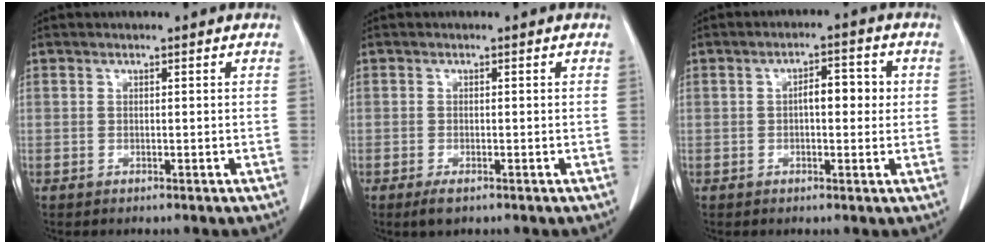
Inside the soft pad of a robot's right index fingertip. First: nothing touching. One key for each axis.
{"total": 1.9, "fx": -1.2, "fy": 0.5, "fz": 1.4, "tx": -0.032, "ty": -0.006, "tz": -0.019}
{"total": 4.7, "fx": 0.4, "fy": 1.8, "fz": 4.4, "tx": -0.065, "ty": 0.015, "tz": 0.003}